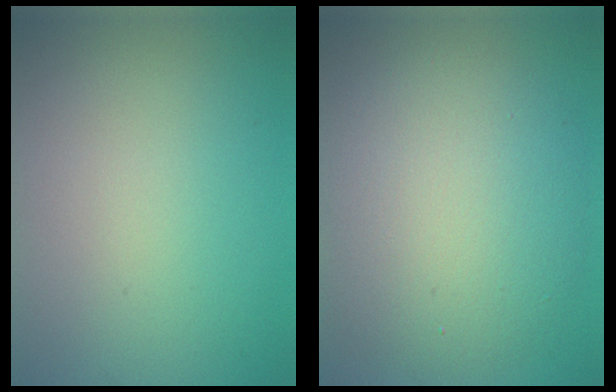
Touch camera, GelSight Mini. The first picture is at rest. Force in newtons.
{"total": 8.9, "press": 8.9, "slide": 0.3}